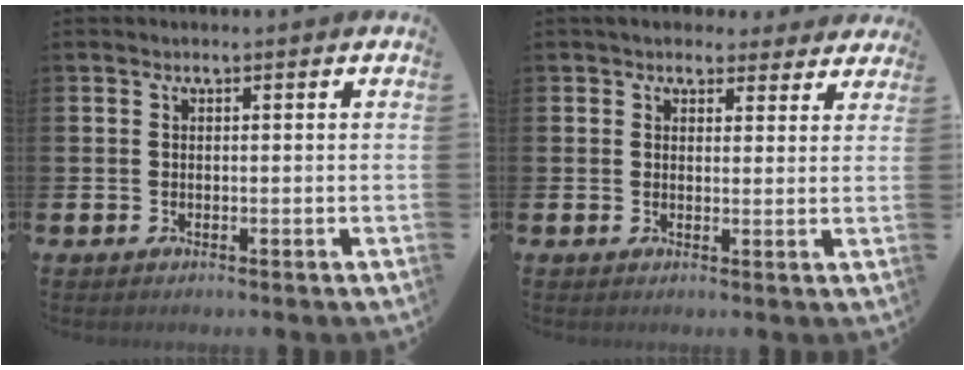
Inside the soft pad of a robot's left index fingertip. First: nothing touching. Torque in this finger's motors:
{"motor_torque": [1.07, -1.07, 0.46, 0.09]}